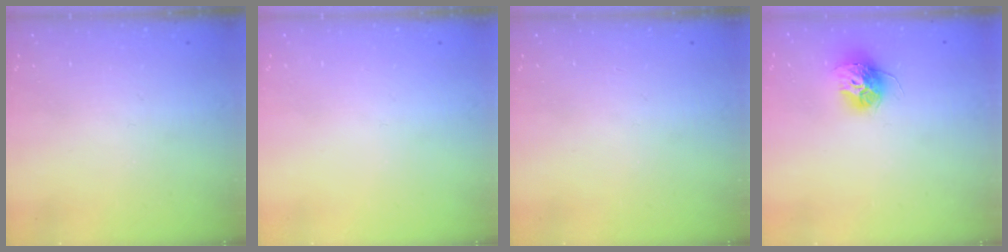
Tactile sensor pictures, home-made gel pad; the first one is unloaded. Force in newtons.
{"total": 0.0}
{"total": 0.0}
{"total": 11.3, "press": 11.3, "slide": 1.0}